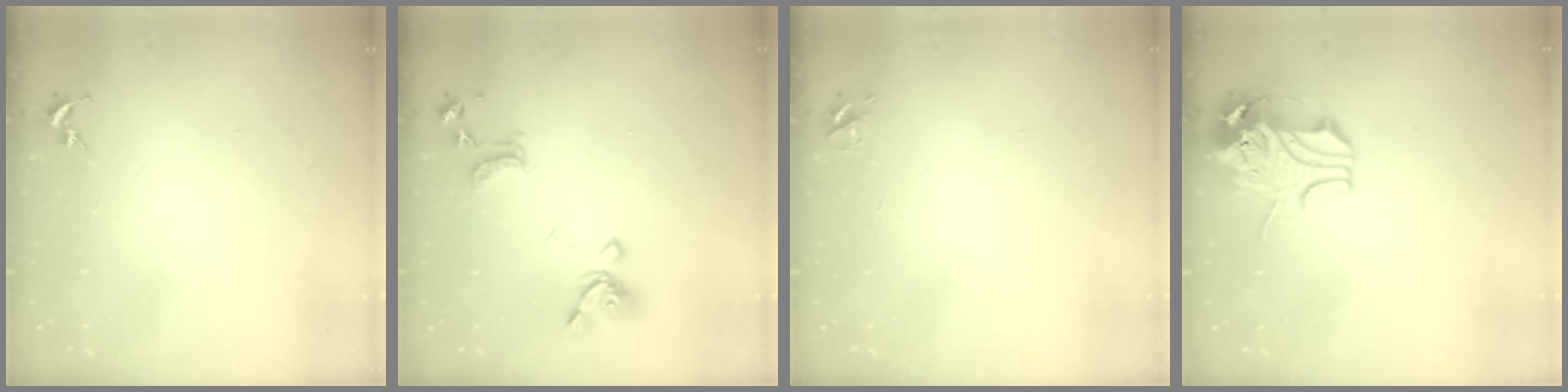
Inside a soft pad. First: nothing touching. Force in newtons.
{"total": 15.5, "press": 15.4, "slide": 1.6}
{"total": 4.7, "press": 4.7, "slide": 0.6}
{"total": 10.6, "press": 10.5, "slide": 1.9}